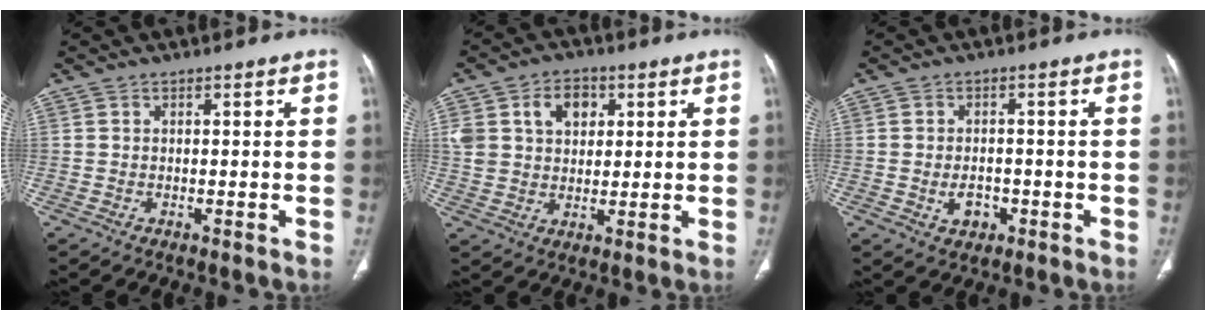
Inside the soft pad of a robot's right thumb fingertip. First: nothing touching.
{"total": 10.0, "force": [3.5, 7.4, 5.8], "torque": [-0.075, -0.003, 0.066]}
{"total": 3.8, "force": [-1.1, 2.8, 2.3], "torque": [-0.029, 0.007, -0.012]}